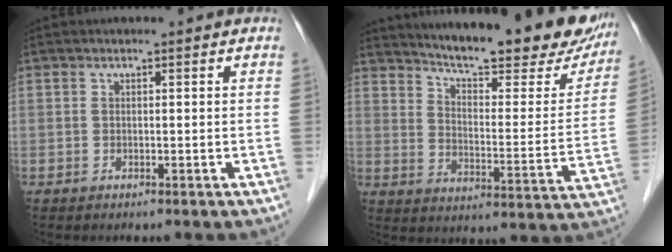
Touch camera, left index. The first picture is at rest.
{"total": 24.1, "force": [20.9, 4.3, 11.3], "torque": [-0.158, -0.051, 0.266]}